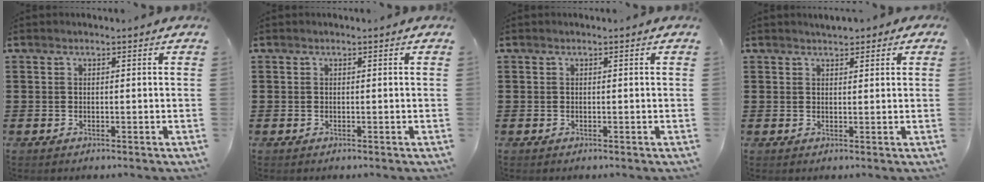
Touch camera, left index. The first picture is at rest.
{"total": 0.0}
{"total": 0.0}
{"total": 1.7, "force": [1.5, 0.7, 0.4], "torque": [-0.012, 0.006, 0.028]}